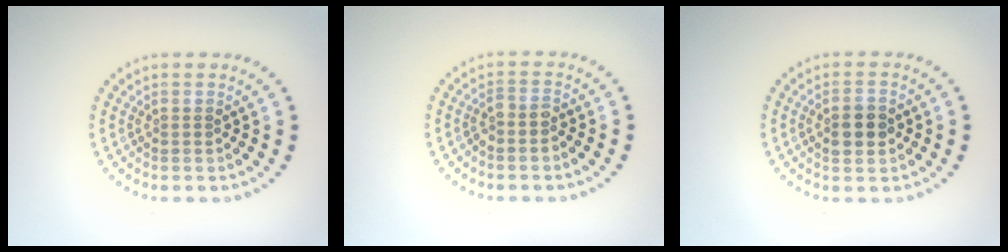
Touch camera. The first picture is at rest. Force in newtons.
{"total": 1.2, "press": 0.9, "slide": 0.8}
{"total": 2.9, "press": 2.9, "slide": 0.2}